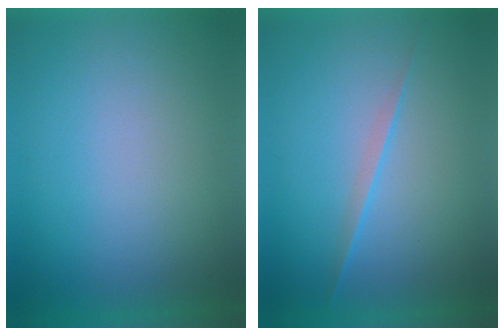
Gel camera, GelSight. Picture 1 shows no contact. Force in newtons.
{"total": 2.2}